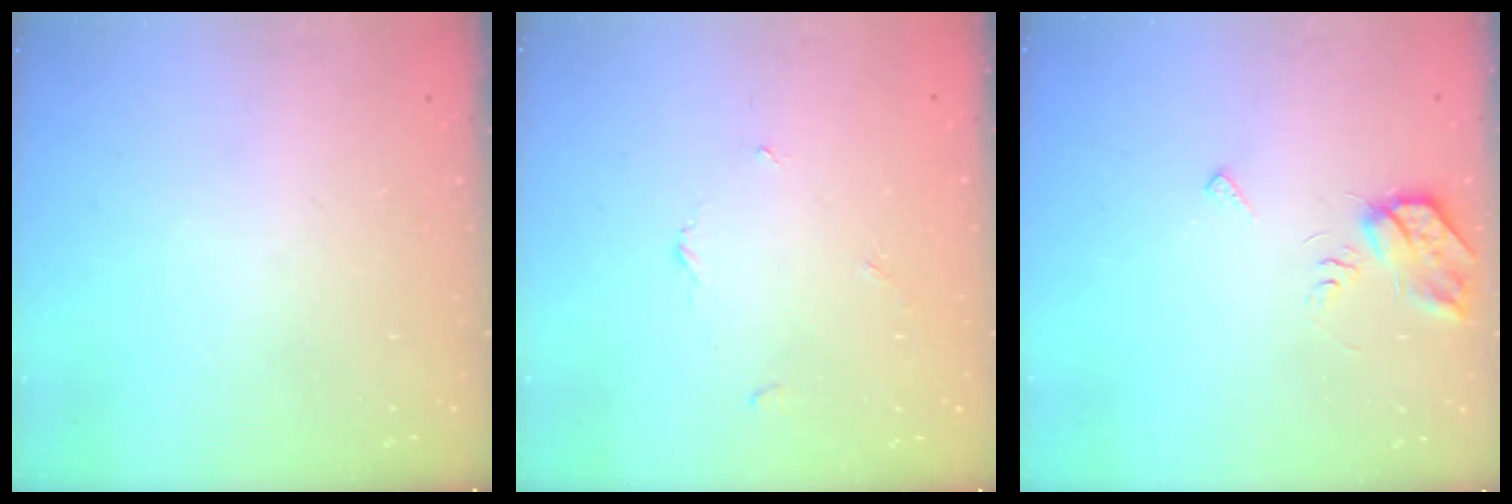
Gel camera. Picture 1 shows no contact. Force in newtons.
{"total": 2.8, "press": 2.8, "slide": 0.3}
{"total": 6.6, "press": 6.6, "slide": 0.6}